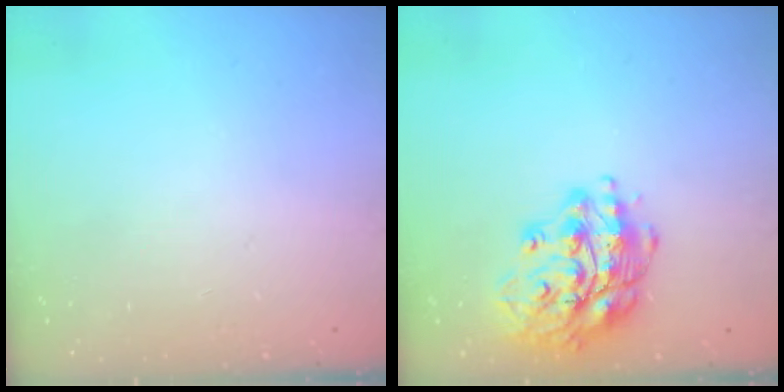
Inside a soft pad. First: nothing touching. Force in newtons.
{"total": 16.8, "press": 16.8, "slide": 1.4}